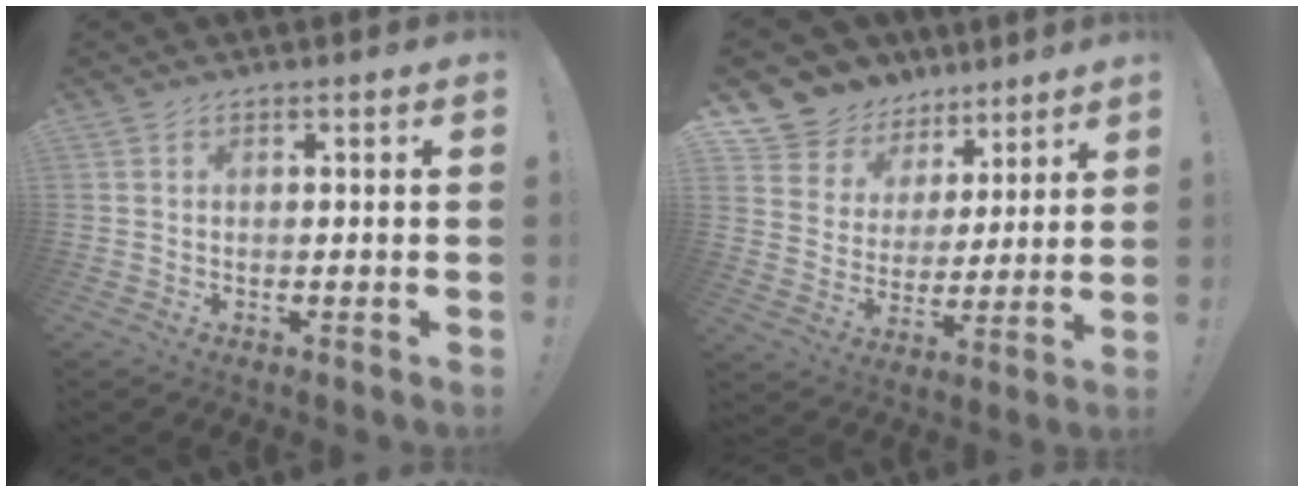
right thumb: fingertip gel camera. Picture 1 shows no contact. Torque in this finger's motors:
{"motor_torque": [-0.14, 0.51, -0.18, 0.46, -0.02]}